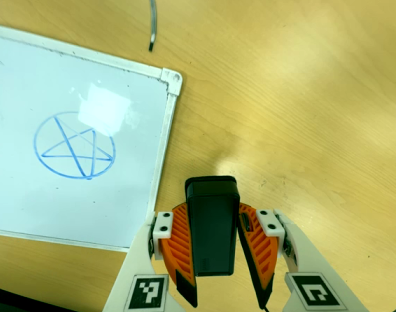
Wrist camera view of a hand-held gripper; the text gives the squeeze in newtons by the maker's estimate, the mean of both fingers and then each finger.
{"total": 7.9, "left": 6.9, "right": 8.8}